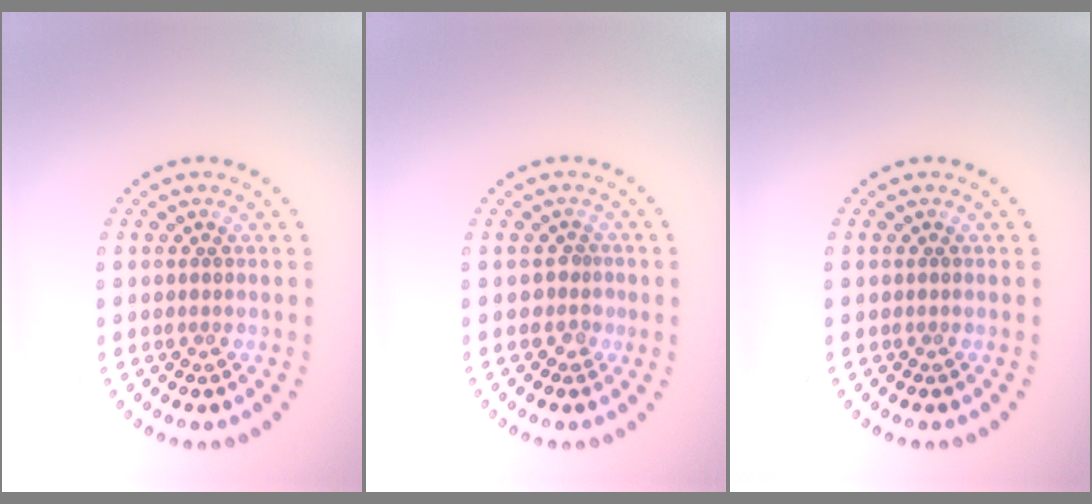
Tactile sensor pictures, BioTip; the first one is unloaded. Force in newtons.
{"total": 1.4, "press": 1.1, "slide": 0.8}
{"total": 0.0}